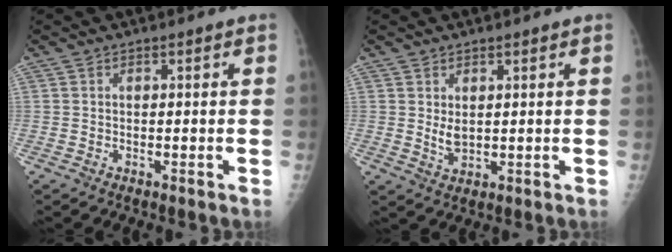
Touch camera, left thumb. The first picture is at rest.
{"total": 3.1, "force": [1.1, 1.6, 2.4], "torque": [-0.039, -0.015, 0.026]}